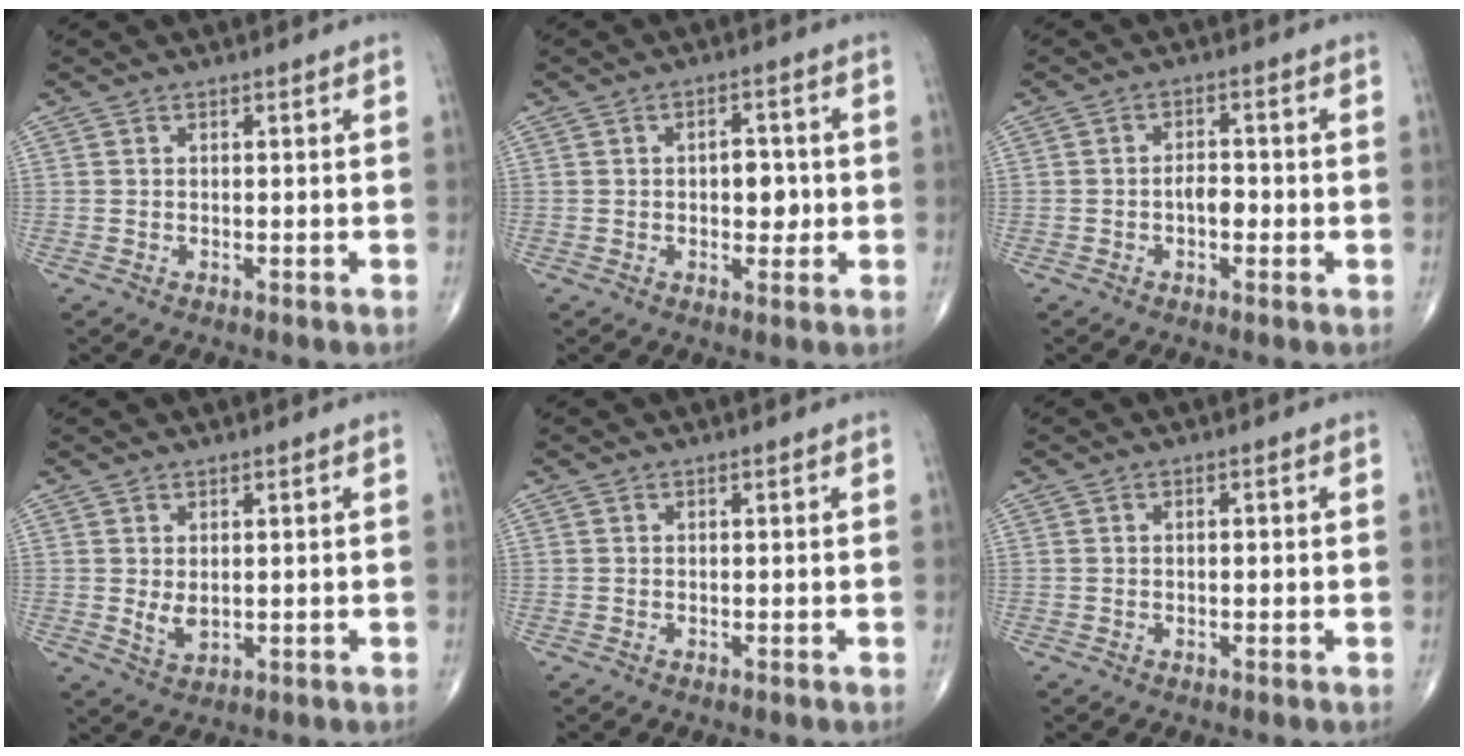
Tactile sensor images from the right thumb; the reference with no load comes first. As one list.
[{"total": 4.9, "force": [-0.1, 2.9, 3.9], "torque": [-0.032, 0.004, -0.003]}, {"total": 3.3, "force": [-0.8, 1.8, 2.6], "torque": [-0.030, 0.011, -0.016]}, {"total": 2.8, "force": [0.4, 1.6, 2.3], "torque": [-0.038, -0.009, 0.015]}, {"total": 0.0}, {"total": 0.9, "force": [0.0, 0.4, 0.8], "torque": [-0.009, 0.002, 0.000]}]